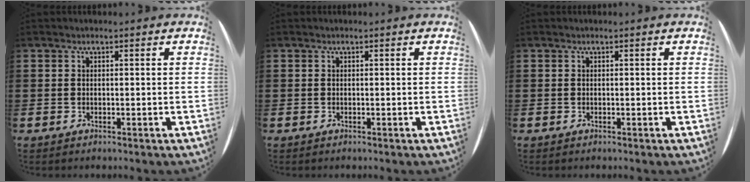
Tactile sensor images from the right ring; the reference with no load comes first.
{"total": 0.0}
{"total": 0.0}